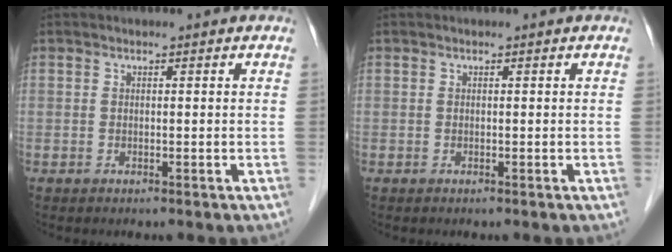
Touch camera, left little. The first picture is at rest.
{"total": 0.0}